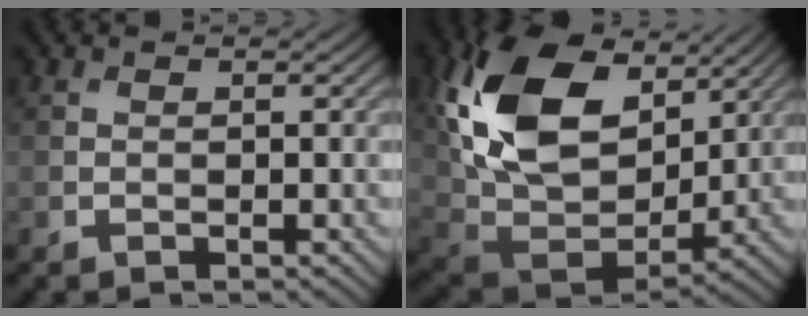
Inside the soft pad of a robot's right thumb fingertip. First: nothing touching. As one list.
[{"total": 18.0, "force": [6.9, 11.7, 11.9], "torque": [-0.268, 0.009, 0.140]}]